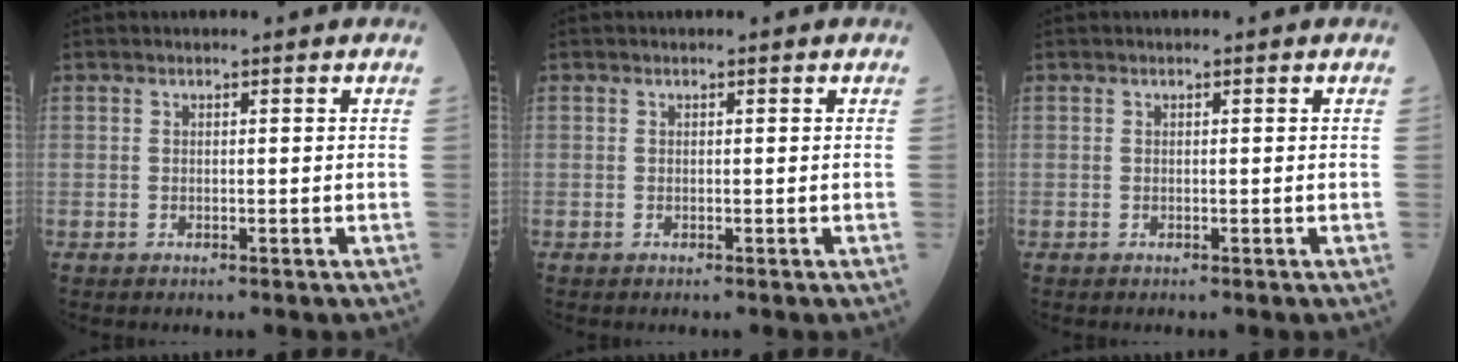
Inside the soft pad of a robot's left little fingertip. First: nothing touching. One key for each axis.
{"total": 0.0}
{"total": 0.0}